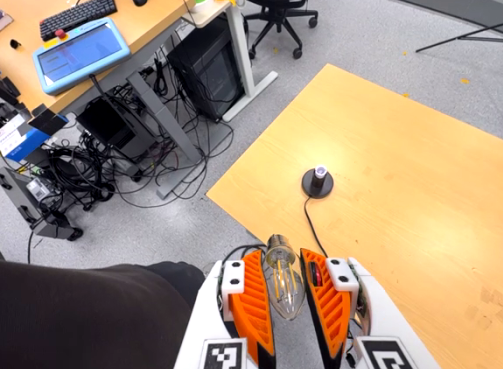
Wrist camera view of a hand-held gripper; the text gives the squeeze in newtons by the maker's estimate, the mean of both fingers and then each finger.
{"total": 14.3, "left": 15.5, "right": 13.2}